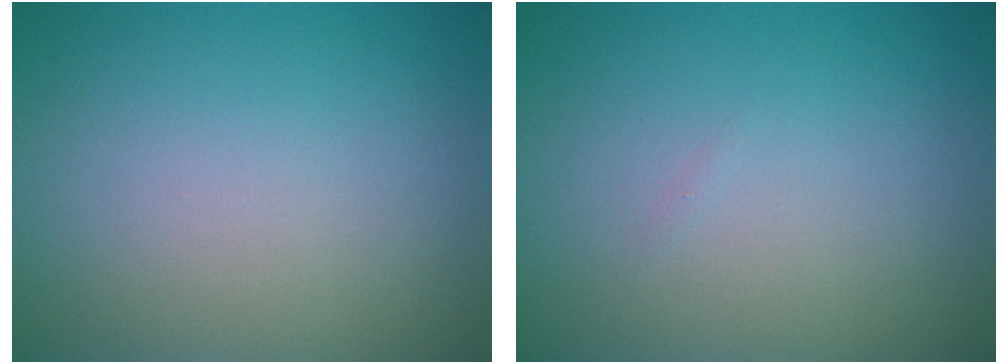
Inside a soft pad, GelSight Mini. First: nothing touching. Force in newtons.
{"total": 0.0}